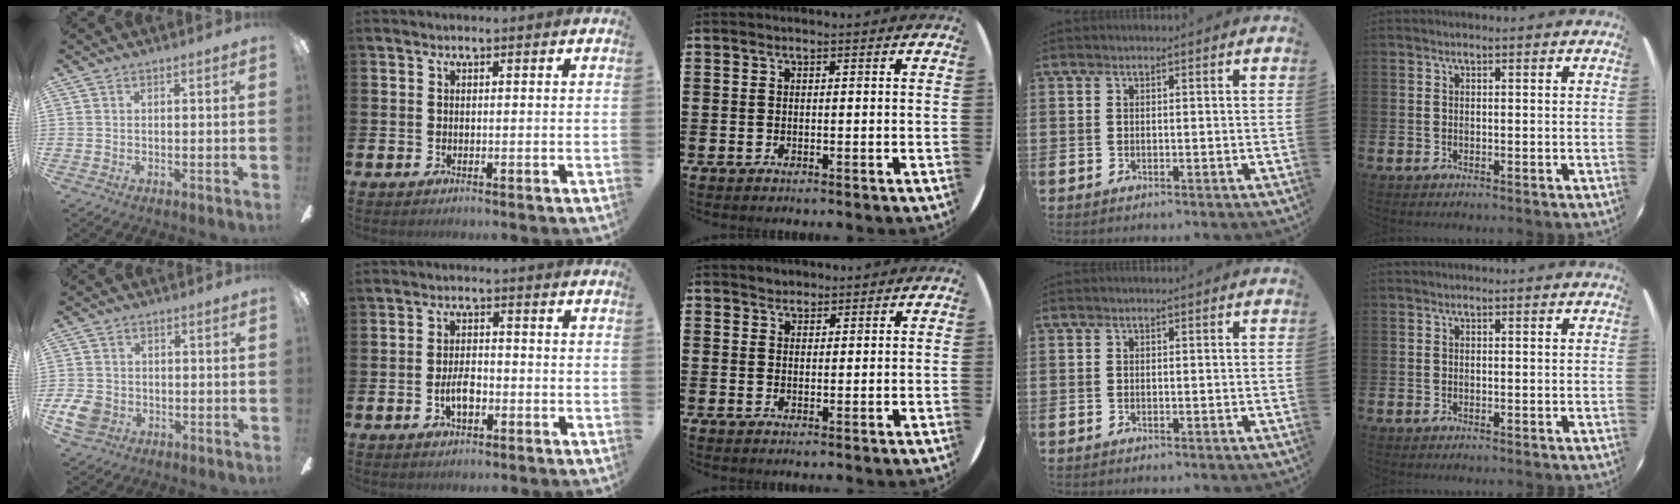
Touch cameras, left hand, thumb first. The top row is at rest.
{"thumb": {"total": 6.5, "force": [-1.7, 5.5, 2.9], "torque": [-0.068, 0.012, -0.032]}, "index": {"total": 3.4, "force": [-1.1, 1.7, 2.7], "torque": [-0.035, -0.001, -0.024]}, "middle": {"total": 1.6, "force": [1.5, 0.6, -0.2], "torque": [0.001, 0.002, 0.030]}}